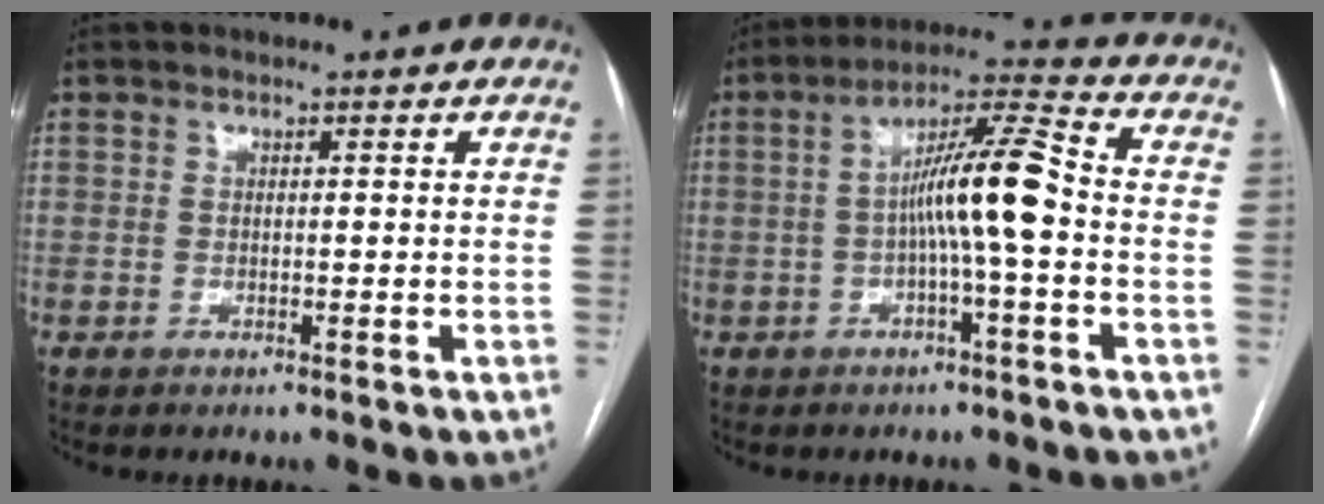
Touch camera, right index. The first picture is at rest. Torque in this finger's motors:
{"motor_torque": [1.68, -0.07, 0.48, 0.16]}